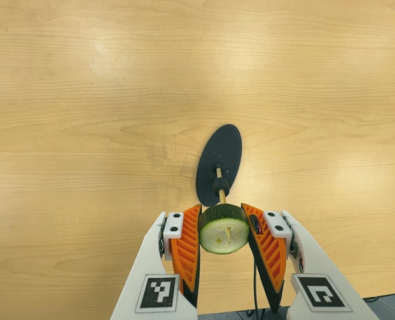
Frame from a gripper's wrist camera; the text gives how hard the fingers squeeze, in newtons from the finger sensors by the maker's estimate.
{"total": 10.5, "left": 10.5, "right": 10.6}